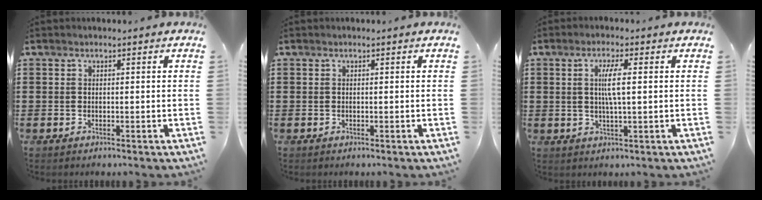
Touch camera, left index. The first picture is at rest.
{"total": 0.0}
{"total": 4.2, "force": [0.6, 0.5, 4.1], "torque": [-0.080, 0.002, 0.007]}